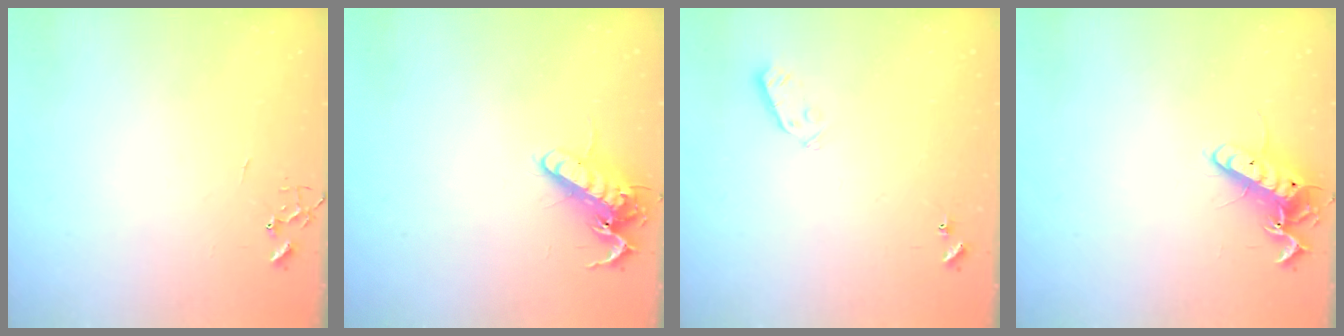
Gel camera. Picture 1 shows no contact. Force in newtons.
{"total": 13.5, "press": 13.3, "slide": 1.9}
{"total": 3.3, "press": 3.1, "slide": 1.0}
{"total": 12.4, "press": 12.4, "slide": 1.1}